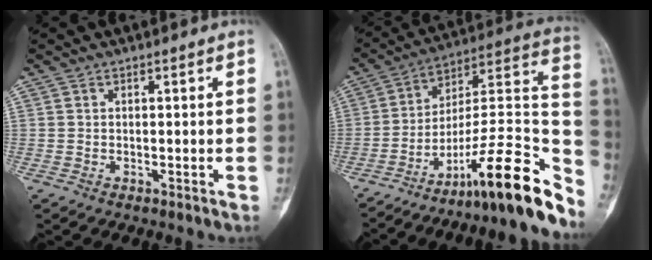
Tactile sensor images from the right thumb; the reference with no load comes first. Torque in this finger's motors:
{"motor_torque": [0.37, 0.14, 0.99, -1.50, 0.05]}